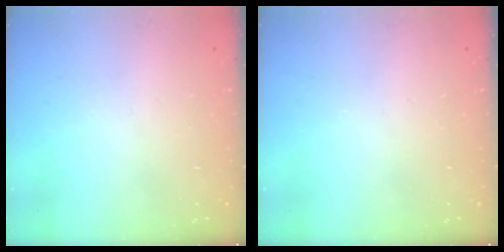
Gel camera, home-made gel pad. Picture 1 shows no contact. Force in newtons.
{"total": 0.0}